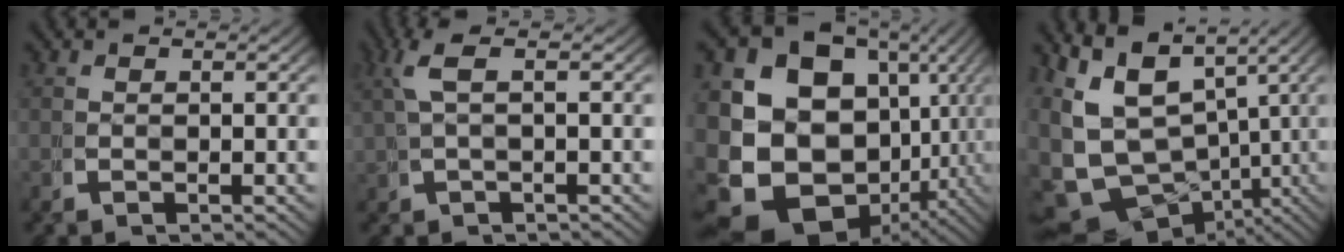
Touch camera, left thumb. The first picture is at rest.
{"total": 3.0, "force": [1.1, 0.6, 2.7], "torque": [-0.065, 0.009, 0.028]}
{"total": 22.3, "force": [-1.8, 17.3, 14.0], "torque": [-0.307, -0.087, -0.001]}
{"total": 14.4, "force": [-2.0, 10.5, 9.7], "torque": [-0.203, -0.080, 0.009]}